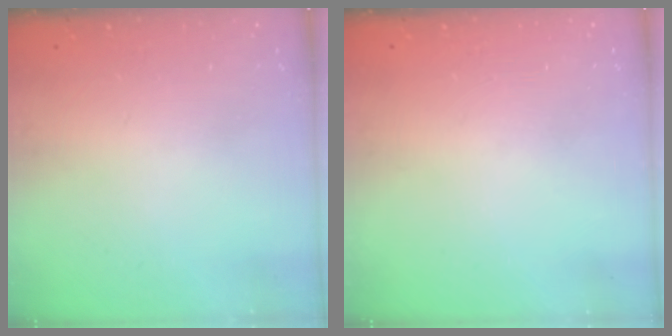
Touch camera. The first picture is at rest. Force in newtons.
{"total": 0.0}